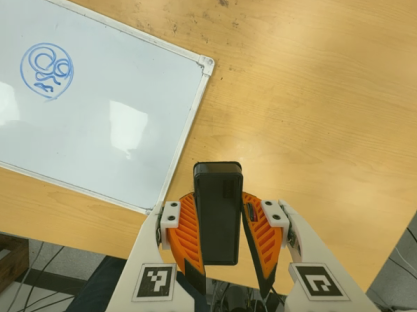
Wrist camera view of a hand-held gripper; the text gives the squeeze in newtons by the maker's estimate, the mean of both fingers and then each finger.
{"total": 9.3, "left": 7.6, "right": 10.9}